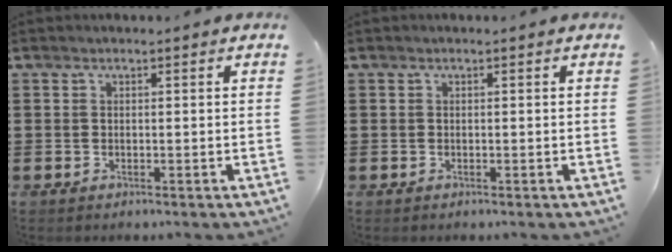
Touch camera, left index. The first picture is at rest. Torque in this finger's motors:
{"motor_torque": [-0.03, -0.03, 0.00, 0.00]}